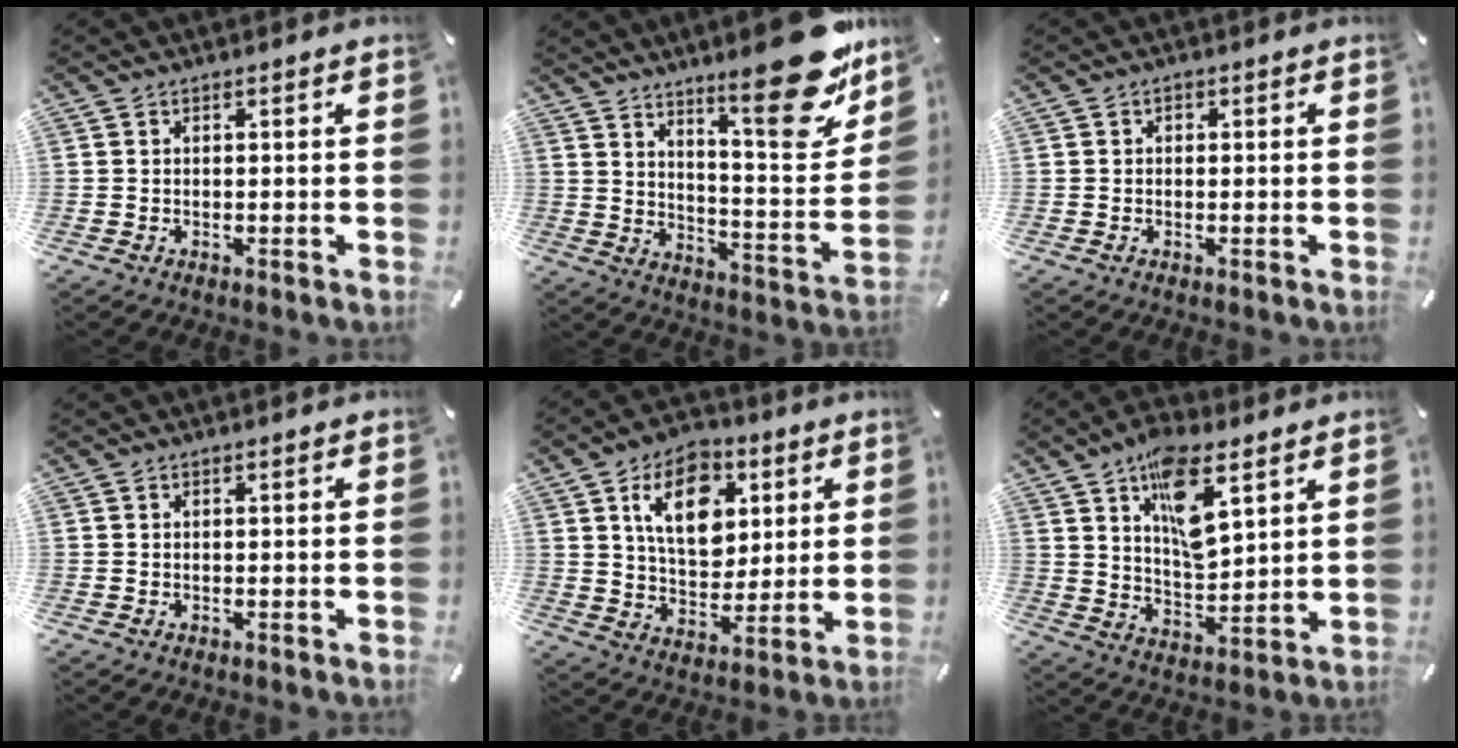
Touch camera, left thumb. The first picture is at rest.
{"total": 20.6, "force": [14.8, 5.5, 13.3], "torque": [-0.170, -0.123, 0.238]}
{"total": 0.7, "force": [0.0, 0.6, 0.3], "torque": [-0.004, 0.007, -0.003]}
{"total": 0.0}
{"total": 14.4, "force": [5.7, 10.0, 8.7], "torque": [-0.130, -0.011, 0.101]}
{"total": 13.9, "force": [7.5, 6.6, 9.7], "torque": [-0.155, -0.027, 0.131]}